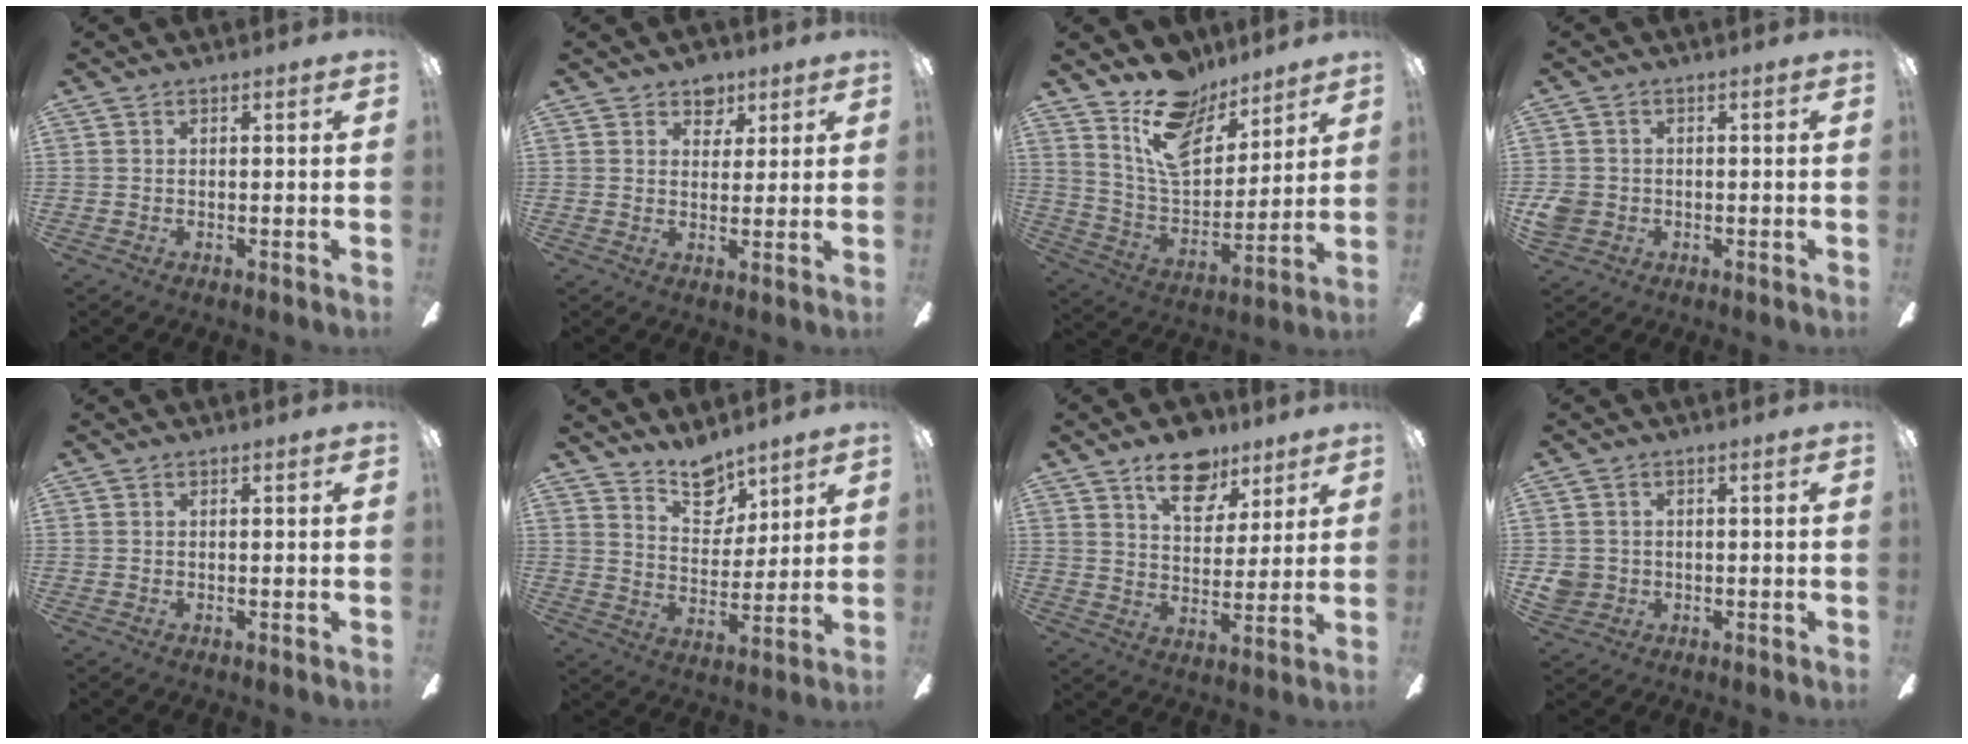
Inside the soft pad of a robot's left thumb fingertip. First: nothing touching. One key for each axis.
{"total": 5.1, "fx": 3.6, "fy": 3.4, "fz": 1.1, "tx": -0.004, "ty": -0.013, "tz": 0.060}
{"total": 17.3, "fx": 11.9, "fy": 9.1, "fz": 8.6, "tx": -0.150, "ty": -0.061, "tz": 0.218}
{"total": 3.8, "fx": -0.7, "fy": 3.5, "fz": 1.2, "tx": -0.022, "ty": 0.004, "tz": -0.013}
{"total": 0.0}
{"total": 10.6, "fx": 8.7, "fy": 5.0, "fz": 3.5, "tx": -0.052, "ty": -0.055, "tz": 0.159}
{"total": 13.3, "fx": 9.0, "fy": 7.1, "fz": 6.7, "tx": -0.085, "ty": -0.044, "tz": 0.158}
{"total": 3.7, "fx": -0.3, "fy": 3.6, "fz": 0.9, "tx": -0.021, "ty": 0.004, "tz": -0.007}